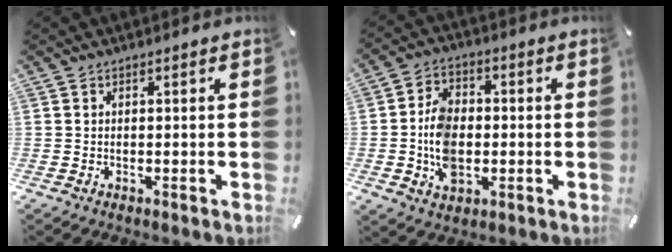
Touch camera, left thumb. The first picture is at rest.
{"total": 9.9, "force": [-1.7, 7.3, 6.5], "torque": [-0.124, 0.009, -0.029]}